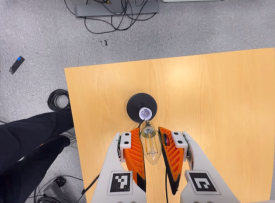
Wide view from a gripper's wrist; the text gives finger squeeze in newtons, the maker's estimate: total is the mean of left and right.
{"total": 19.4, "left": 20.8, "right": 17.9}